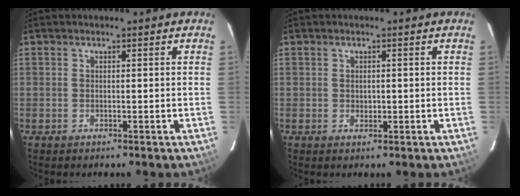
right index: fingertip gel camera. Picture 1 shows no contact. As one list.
[{"total": 1.0, "force": [0.1, 0.9, 0.4], "torque": [-0.003, 0.002, 0.002]}]